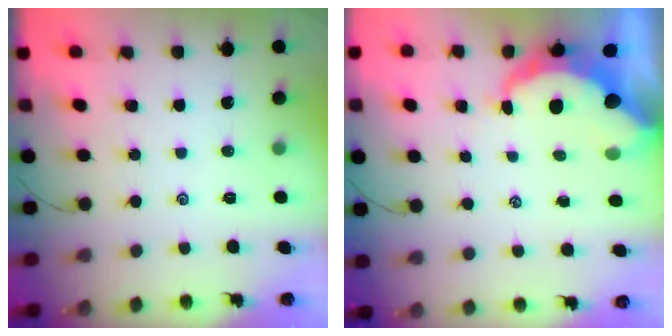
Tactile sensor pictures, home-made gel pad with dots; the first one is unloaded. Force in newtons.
{"total": 9.5, "press": 9.4, "slide": 1.3}